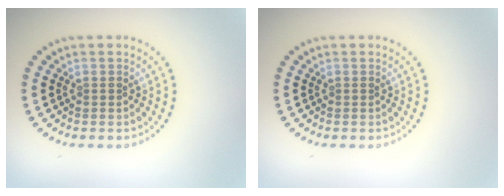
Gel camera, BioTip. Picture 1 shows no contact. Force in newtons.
{"total": 0.0}